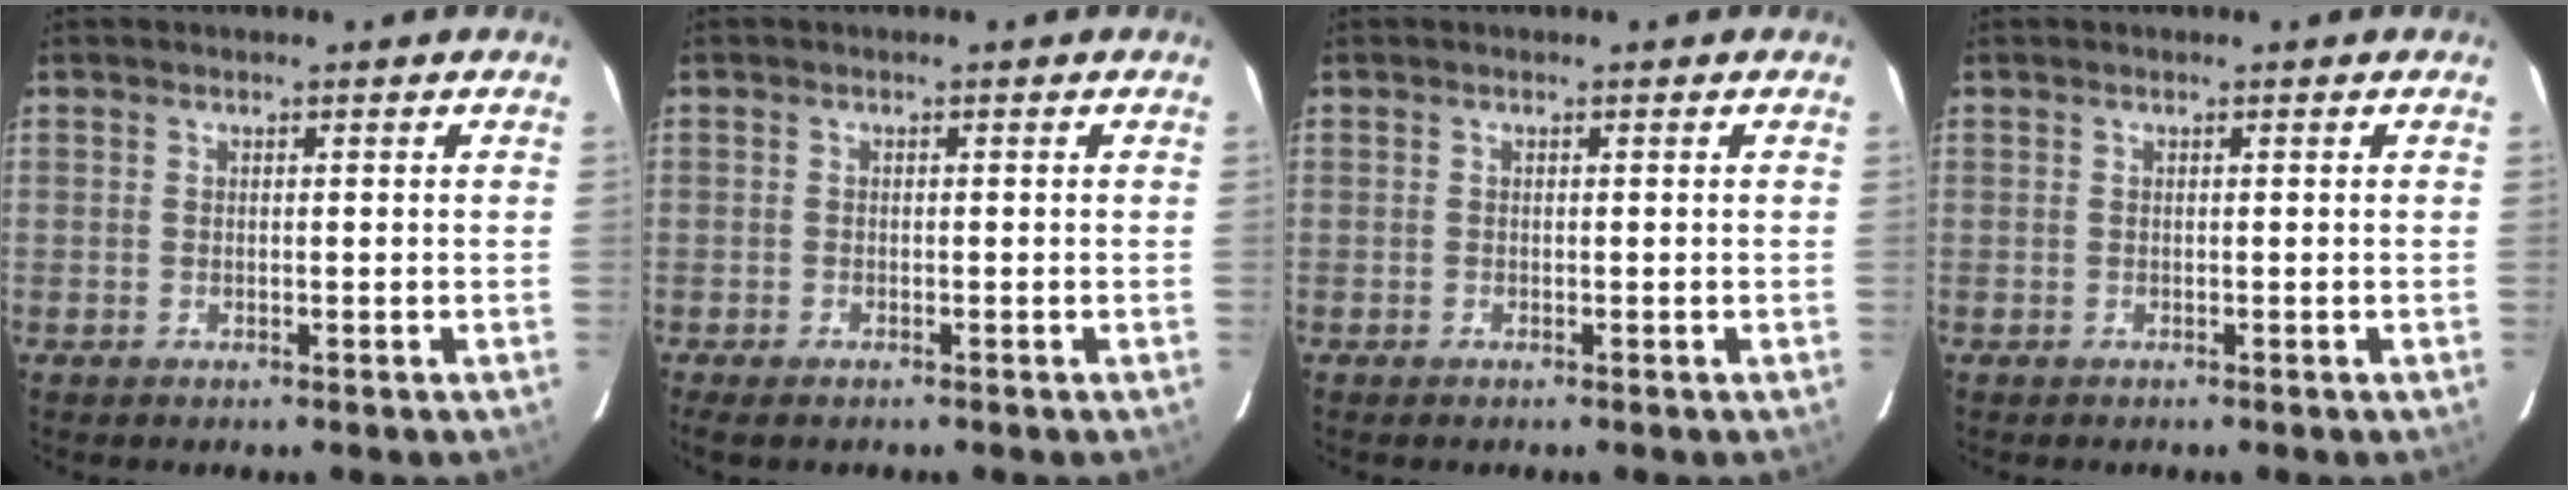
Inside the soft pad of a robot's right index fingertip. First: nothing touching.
{"total": 2.8, "force": [-2.2, 1.0, 1.4], "torque": [-0.035, -0.012, -0.041]}
{"total": 0.0}
{"total": 0.0}